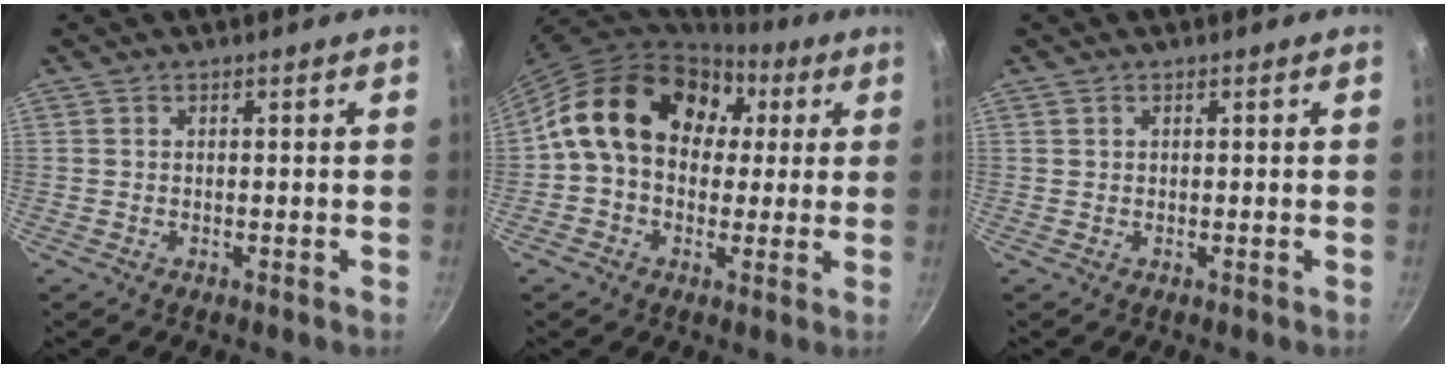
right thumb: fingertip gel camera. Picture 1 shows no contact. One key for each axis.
{"total": 17.8, "fx": 4.2, "fy": 13.3, "fz": 10.9, "tx": -0.152, "ty": 0.031, "tz": 0.058}
{"total": 0.0}